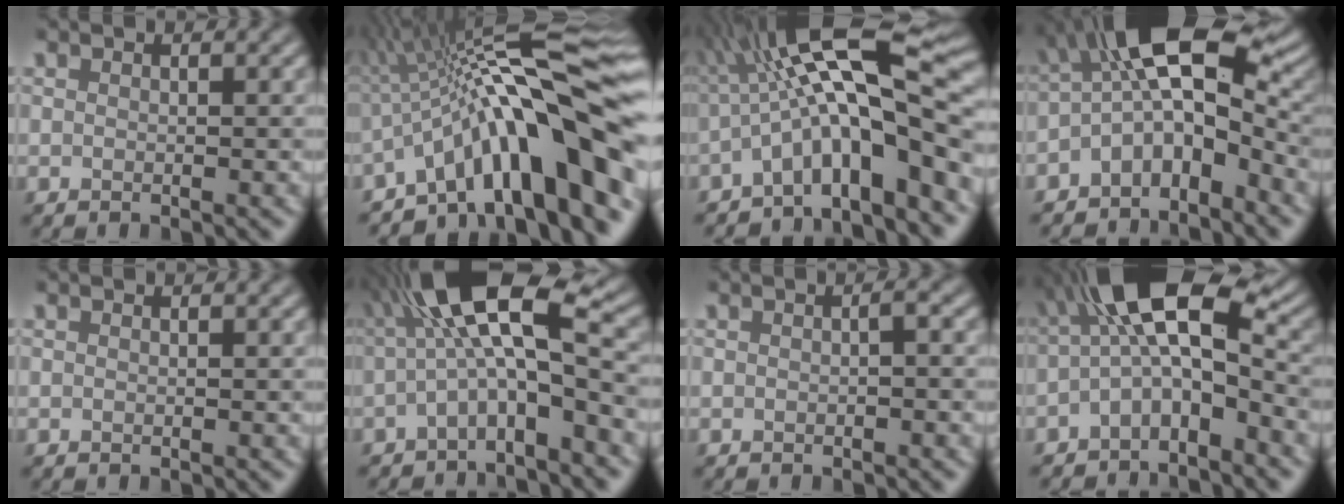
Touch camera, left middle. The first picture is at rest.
{"total": 15.7, "force": [-3.8, 3.8, 14.7], "torque": [-0.187, 0.032, -0.061]}
{"total": 13.6, "force": [-2.0, 3.5, 13.0], "torque": [-0.199, 0.036, -0.039]}
{"total": 8.9, "force": [-1.4, 4.4, 7.5], "torque": [-0.116, 0.020, -0.043]}
{"total": 0.0}
{"total": 9.2, "force": [-0.8, 2.5, 8.8], "torque": [-0.148, 0.033, -0.034]}
{"total": 0.8, "force": [-0.1, 0.1, 0.7], "torque": [-0.011, 0.003, -0.001]}
{"total": 8.0, "force": [-1.4, 3.1, 7.2], "torque": [-0.122, 0.025, -0.046]}